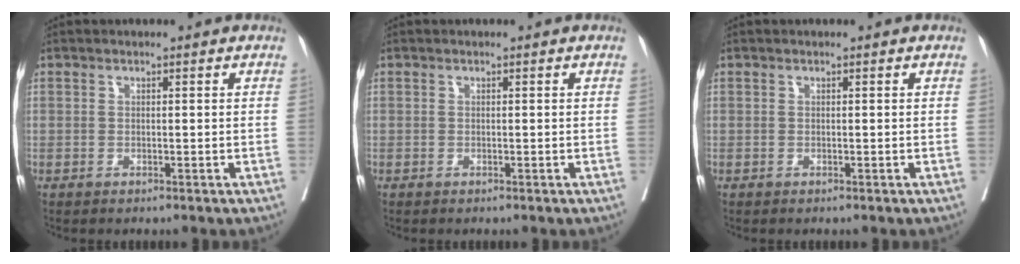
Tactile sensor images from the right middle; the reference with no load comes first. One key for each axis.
{"total": 0.0}
{"total": 0.0}